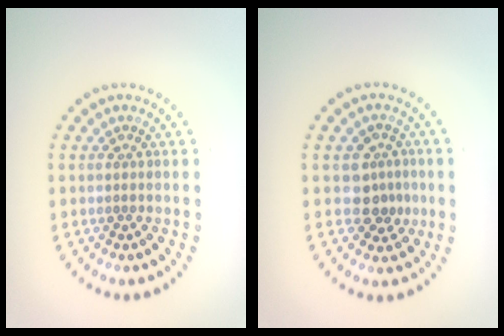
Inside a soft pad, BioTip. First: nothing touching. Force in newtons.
{"total": 2.7, "press": 2.5, "slide": 1.1}